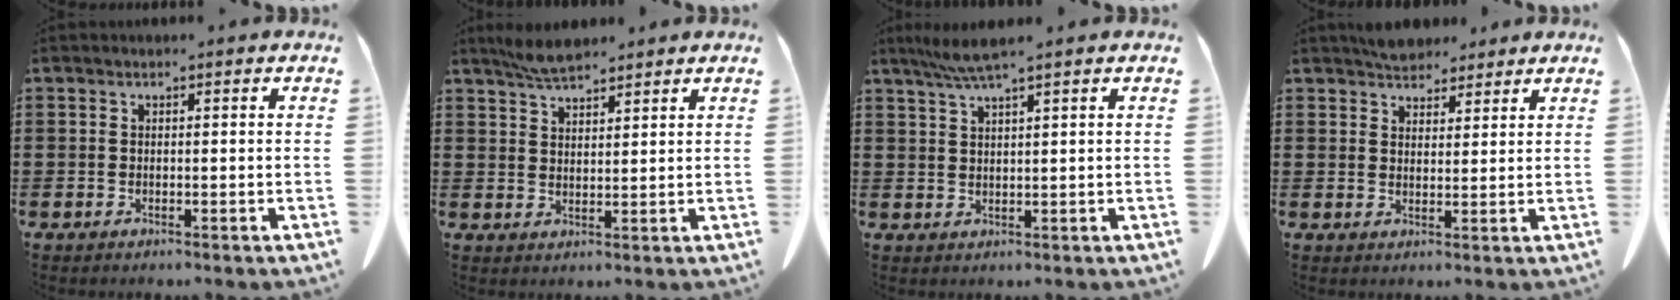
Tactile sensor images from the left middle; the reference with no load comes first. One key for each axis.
{"total": 3.9, "fx": 3.4, "fy": 0.8, "fz": 1.6, "tx": -0.039, "ty": -0.003, "tz": 0.064}
{"total": 3.8, "fx": 2.8, "fy": -0.3, "fz": 2.4, "tx": -0.054, "ty": -0.001, "tz": 0.052}
{"total": 3.9, "fx": 3.6, "fy": 1.5, "fz": 0.5, "tx": -0.021, "ty": -0.001, "tz": 0.071}